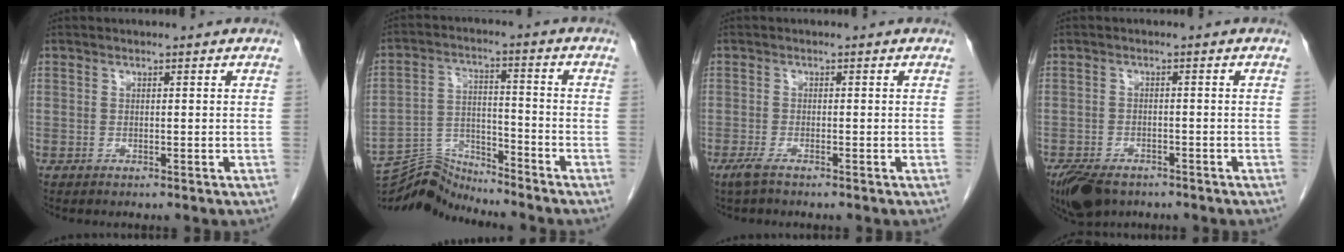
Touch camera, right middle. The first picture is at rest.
{"total": 6.5, "force": [-6.4, -0.4, -0.7], "torque": [0.005, 0.014, -0.118]}
{"total": 1.2, "force": [0.4, 0.2, 1.1], "torque": [-0.030, -0.007, 0.003]}
{"total": 7.6, "force": [-5.5, 3.8, 3.6], "torque": [-0.064, -0.007, -0.087]}